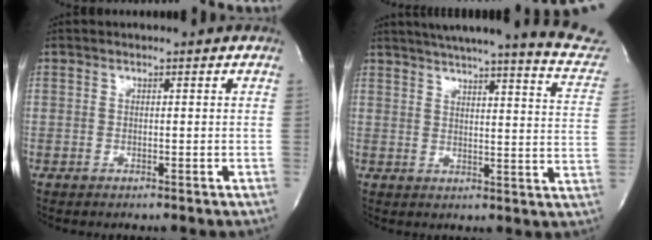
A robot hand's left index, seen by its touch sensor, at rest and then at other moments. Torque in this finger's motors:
{"motor_torque": [0.19, -0.35, 0.41, 0.05]}